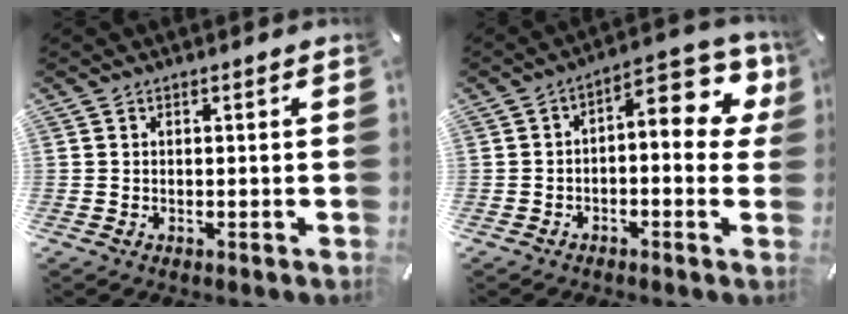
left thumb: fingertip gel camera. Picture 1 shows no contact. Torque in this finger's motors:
{"motor_torque": [0.40, 0.16, 0.53, 0.30, 0.09]}